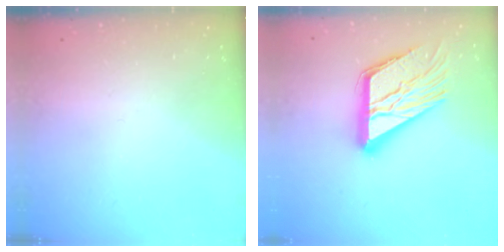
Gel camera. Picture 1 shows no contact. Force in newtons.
{"total": 18.9, "press": 18.8, "slide": 1.9}